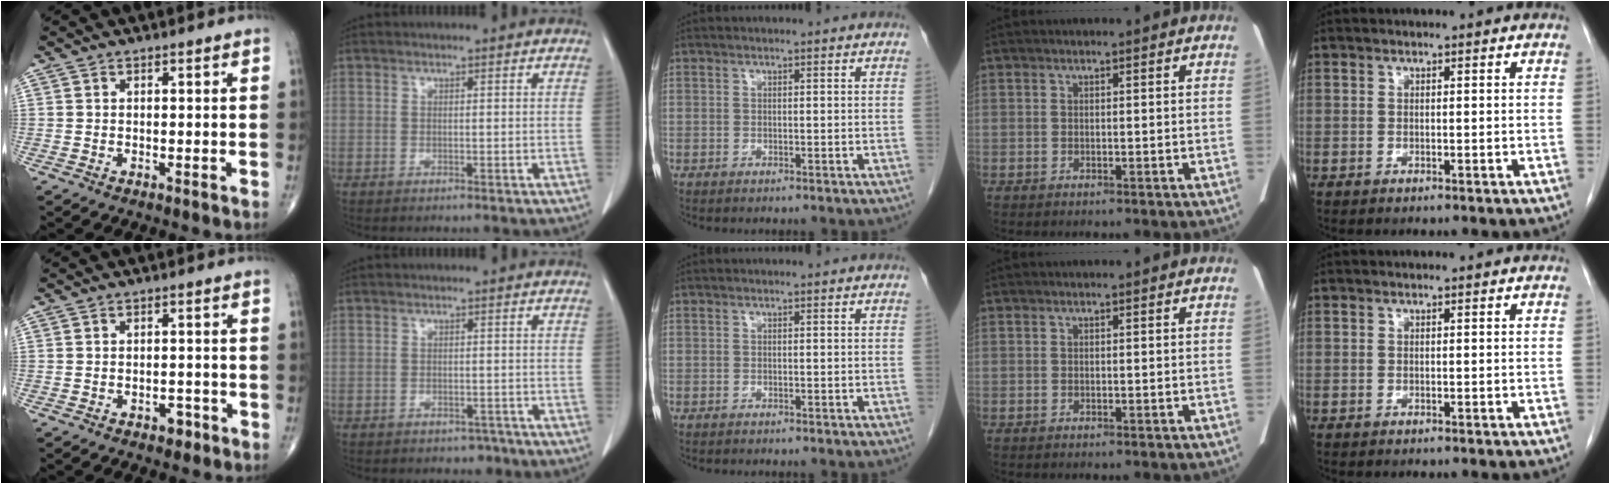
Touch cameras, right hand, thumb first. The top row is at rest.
{"thumb": {"total": 2.5, "force": [-1.5, 1.5, 1.3], "torque": [-0.010, 0.010, -0.017]}, "index": {"total": 2.7, "force": [-2.1, 1.7, 0.2], "torque": [-0.004, 0.007, -0.025]}}